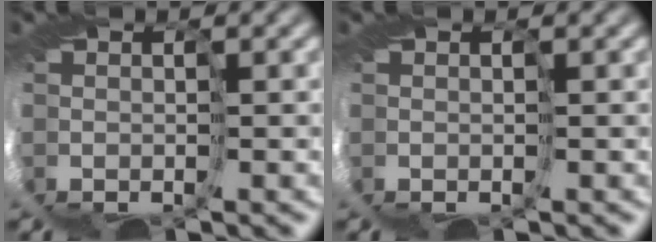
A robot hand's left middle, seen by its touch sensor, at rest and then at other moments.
{"total": 0.0}